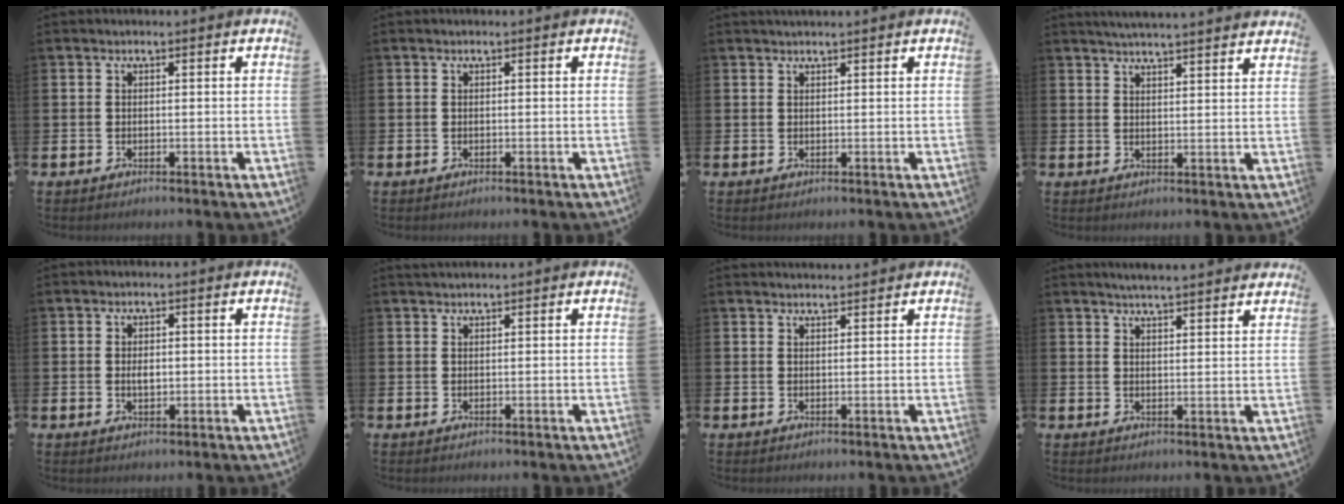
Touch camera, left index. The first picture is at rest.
{"total": 0.0}
{"total": 0.9, "force": [0.8, -0.1, 0.2], "torque": [0.001, -0.001, 0.015]}
{"total": 3.8, "force": [3.7, -0.7, 0.2], "torque": [-0.008, -0.020, 0.066]}
{"total": 1.8, "force": [0.1, 1.1, 1.5], "torque": [-0.015, 0.000, -0.003]}
{"total": 0.9, "force": [0.9, 0.0, 0.2], "torque": [-0.001, 0.001, 0.015]}
{"total": 1.6, "force": [1.6, 0.1, 0.1], "torque": [0.007, -0.009, 0.026]}
{"total": 3.9, "force": [3.9, -0.5, 0.5], "torque": [-0.014, -0.018, 0.069]}